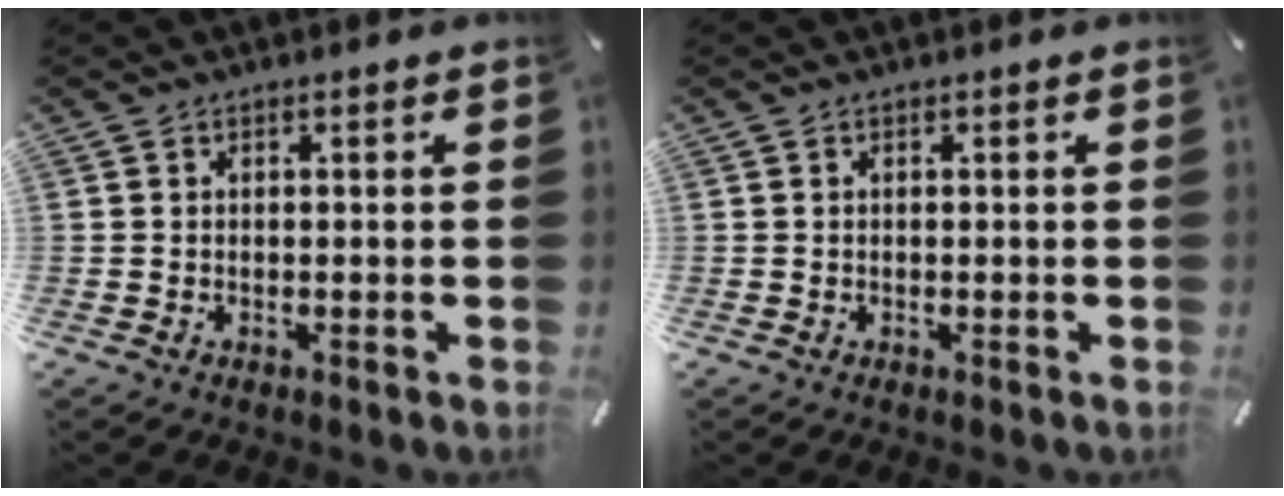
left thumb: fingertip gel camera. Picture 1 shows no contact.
{"total": 0.0}